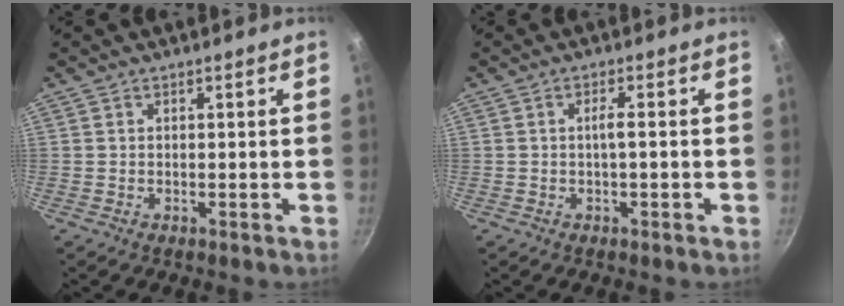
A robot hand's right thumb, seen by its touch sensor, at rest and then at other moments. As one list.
[{"total": 2.2, "force": [-0.5, 0.1, 2.1], "torque": [-0.044, 0.005, -0.009]}]